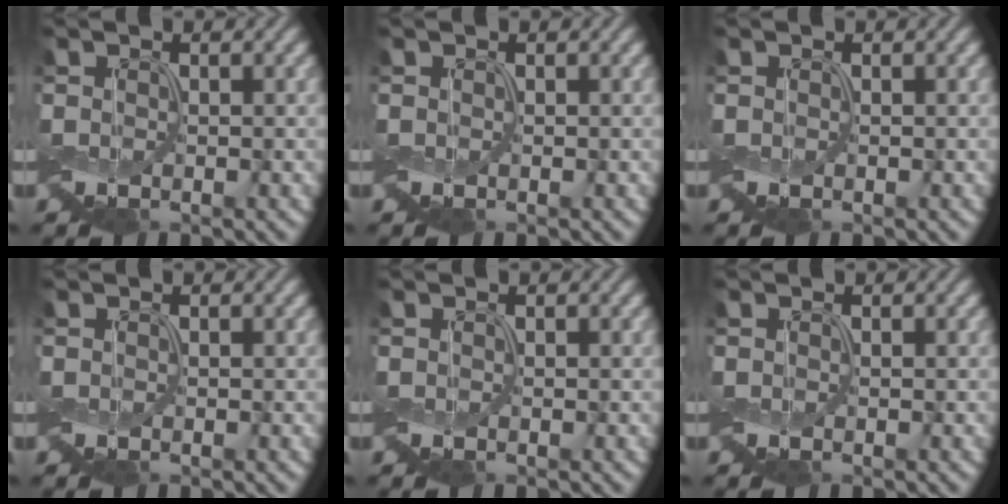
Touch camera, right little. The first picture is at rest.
{"total": 0.0}
{"total": 0.0}
{"total": 0.0}
{"total": 0.0}
{"total": 0.0}